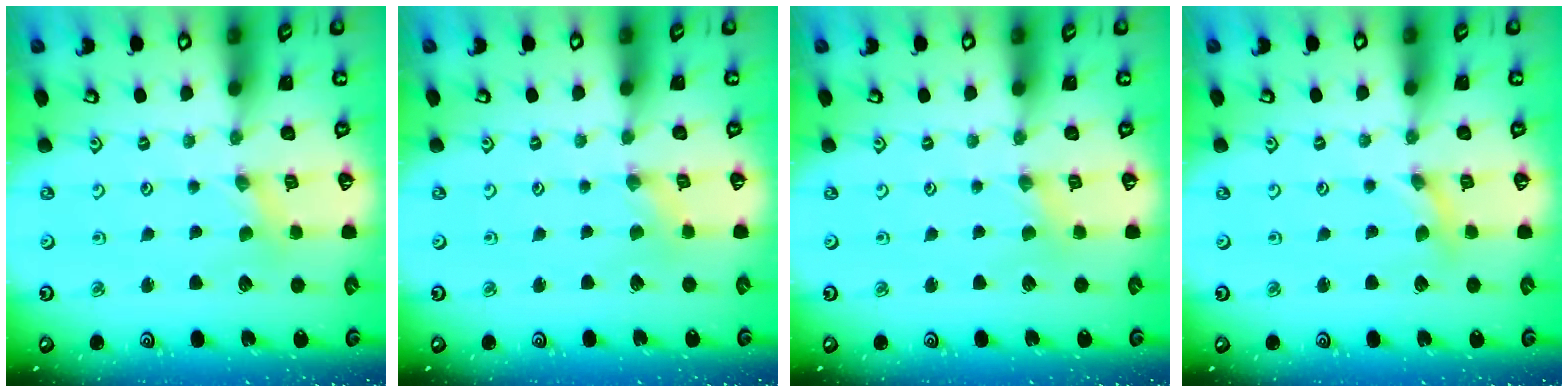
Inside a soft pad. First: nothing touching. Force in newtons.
{"total": 0.9, "press": 0.9, "slide": 0.2}
{"total": 0.7, "press": 0.7, "slide": 0.2}
{"total": 1.1, "press": 1.1, "slide": 0.2}